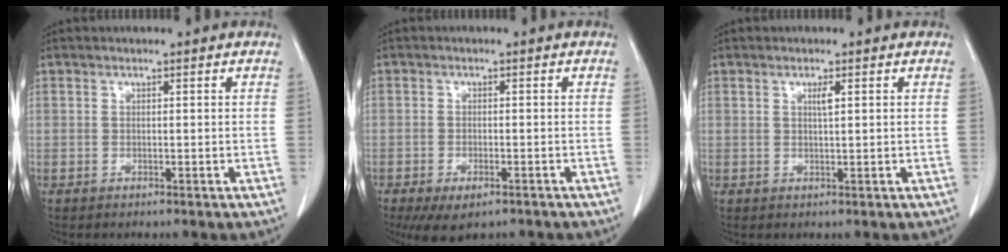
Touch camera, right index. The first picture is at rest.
{"total": 6.2, "force": [-4.3, 2.5, 3.7], "torque": [-0.057, -0.008, -0.064]}
{"total": 1.2, "force": [0.5, 0.0, 1.1], "torque": [-0.024, -0.001, 0.010]}